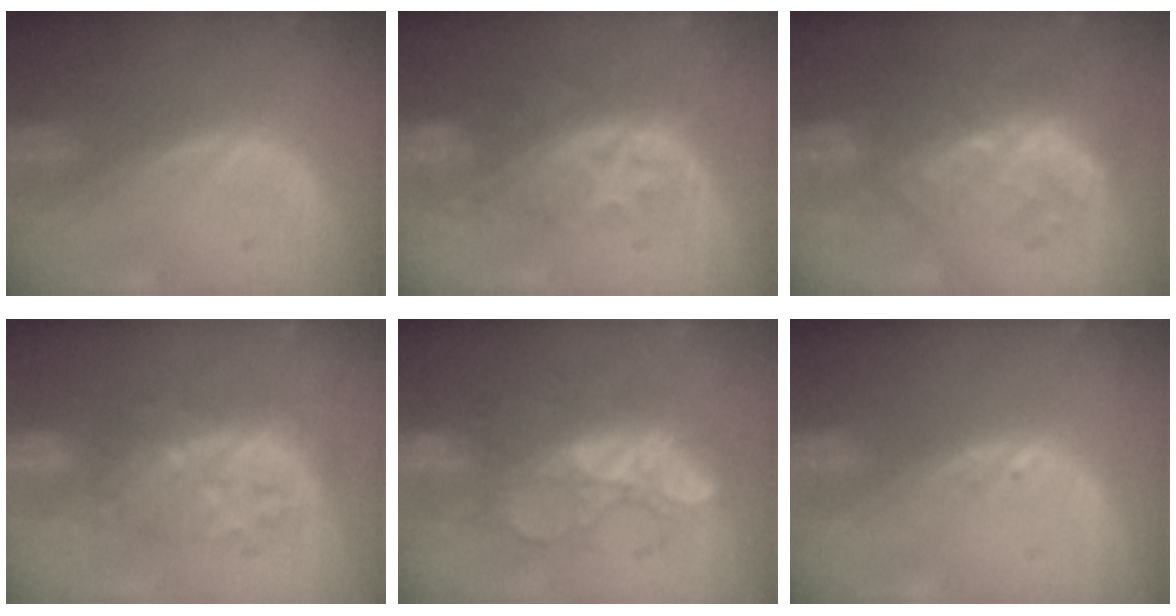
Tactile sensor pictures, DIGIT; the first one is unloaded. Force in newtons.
{"total": 8.2, "press": 7.3, "slide": 3.8}
{"total": 8.8, "press": 8.1, "slide": 3.5}
{"total": 8.8, "press": 7.7, "slide": 4.2}
{"total": 9.0, "press": 8.6, "slide": 2.6}
{"total": 0.6, "press": 0.6, "slide": 0.1}